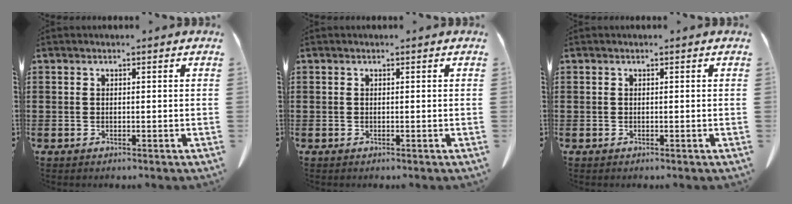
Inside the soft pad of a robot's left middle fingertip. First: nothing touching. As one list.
[{"total": 0.0}, {"total": 0.0}]